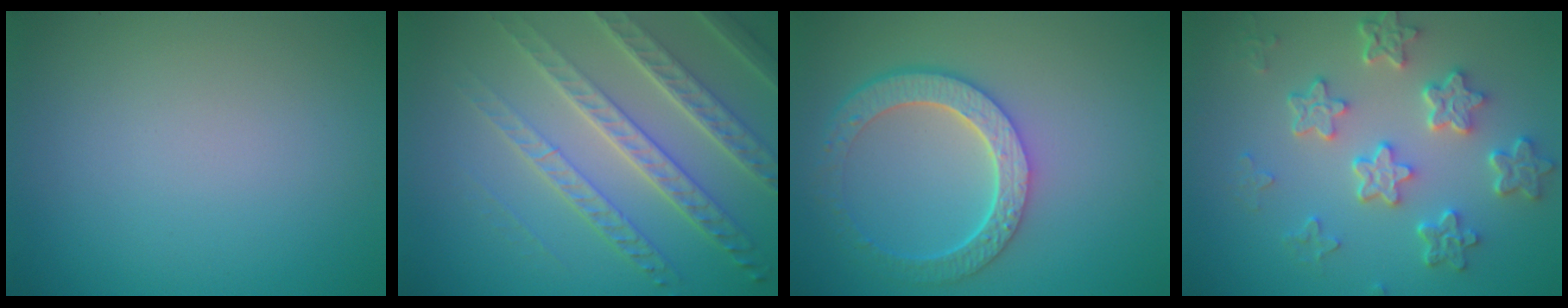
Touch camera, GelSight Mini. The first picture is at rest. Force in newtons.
{"total": 7.4, "press": 5.1, "slide": 5.4}
{"total": 5.9, "press": 4.5, "slide": 3.8}
{"total": 5.6, "press": 4.3, "slide": 3.6}